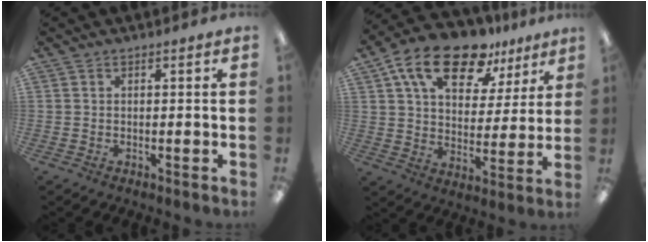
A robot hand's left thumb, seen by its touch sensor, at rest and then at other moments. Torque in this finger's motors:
{"motor_torque": [0.46, 0.58, 1.91, -0.87, 0.42]}